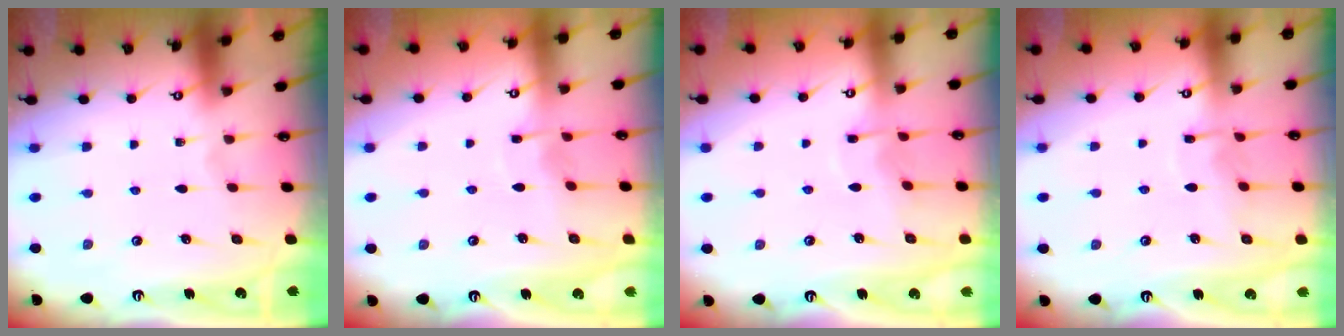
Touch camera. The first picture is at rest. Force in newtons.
{"total": 2.8, "press": 2.8, "slide": 0.3}
{"total": 3.4, "press": 3.4, "slide": 0.3}
{"total": 5.5, "press": 5.5, "slide": 0.5}